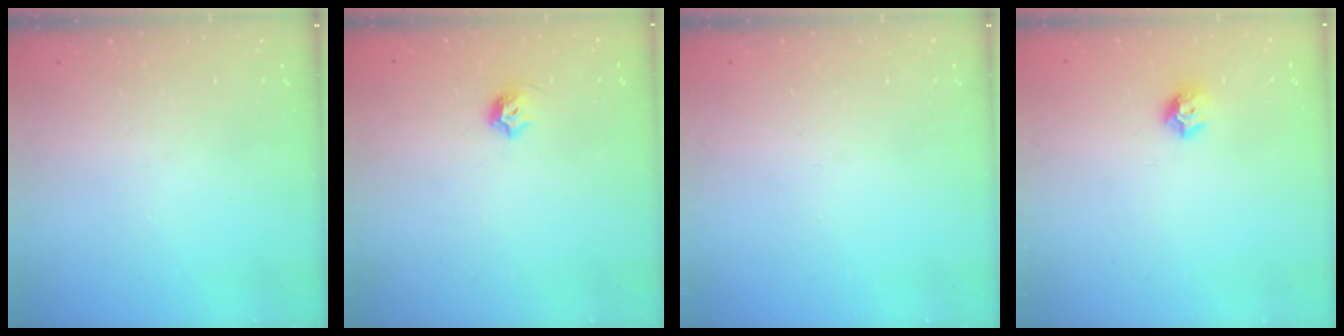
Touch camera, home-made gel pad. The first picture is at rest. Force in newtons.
{"total": 5.6, "press": 5.5, "slide": 1.3}
{"total": 0.0}
{"total": 8.2, "press": 8.1, "slide": 1.0}